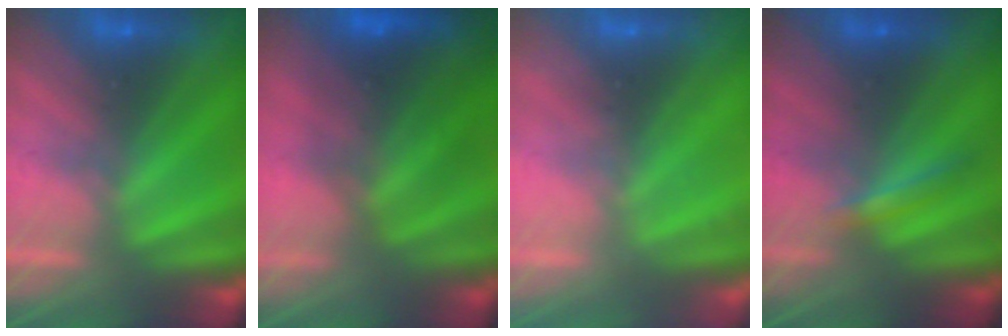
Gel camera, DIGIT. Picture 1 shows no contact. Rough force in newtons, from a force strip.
{"total": 6.1}
{"total": 2.3}
{"total": 1.7}